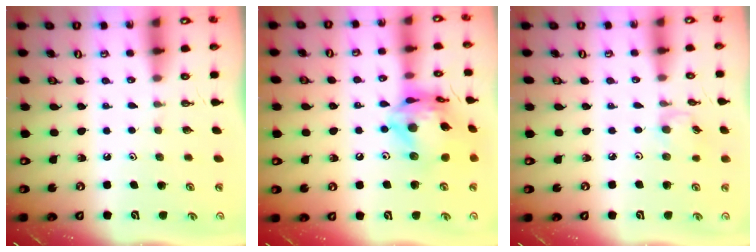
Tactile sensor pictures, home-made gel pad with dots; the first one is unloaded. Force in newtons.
{"total": 17.6, "press": 17.5, "slide": 1.8}
{"total": 3.3, "press": 3.2, "slide": 0.4}